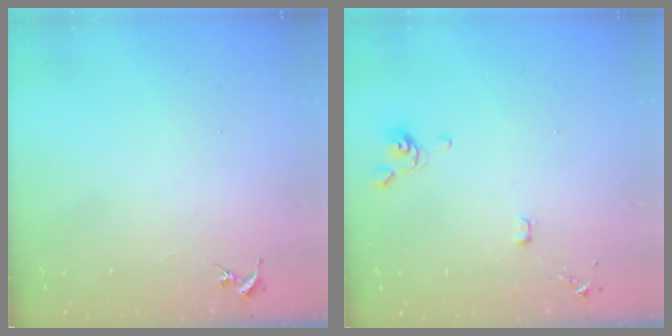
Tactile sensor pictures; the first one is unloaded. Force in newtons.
{"total": 4.0, "press": 4.0, "slide": 0.8}